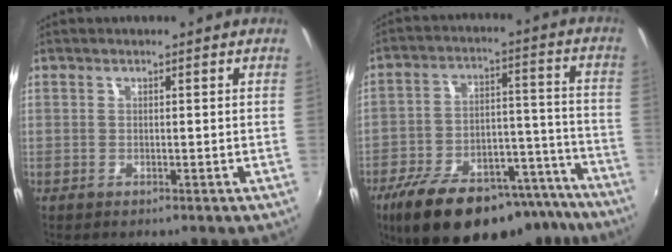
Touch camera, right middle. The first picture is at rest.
{"total": 25.7, "force": [-19.0, 10.3, 13.9], "torque": [-0.242, -0.002, -0.259]}